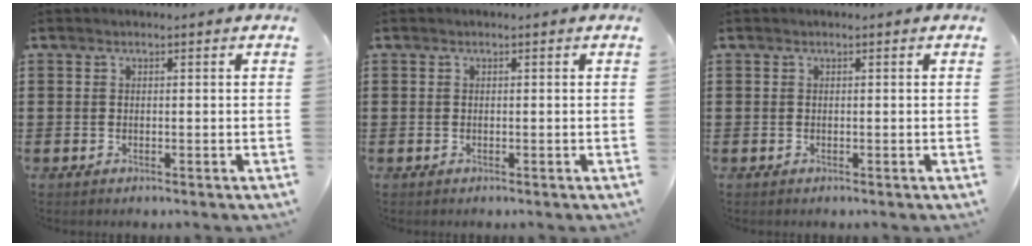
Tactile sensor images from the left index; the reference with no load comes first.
{"total": 0.0}
{"total": 0.0}